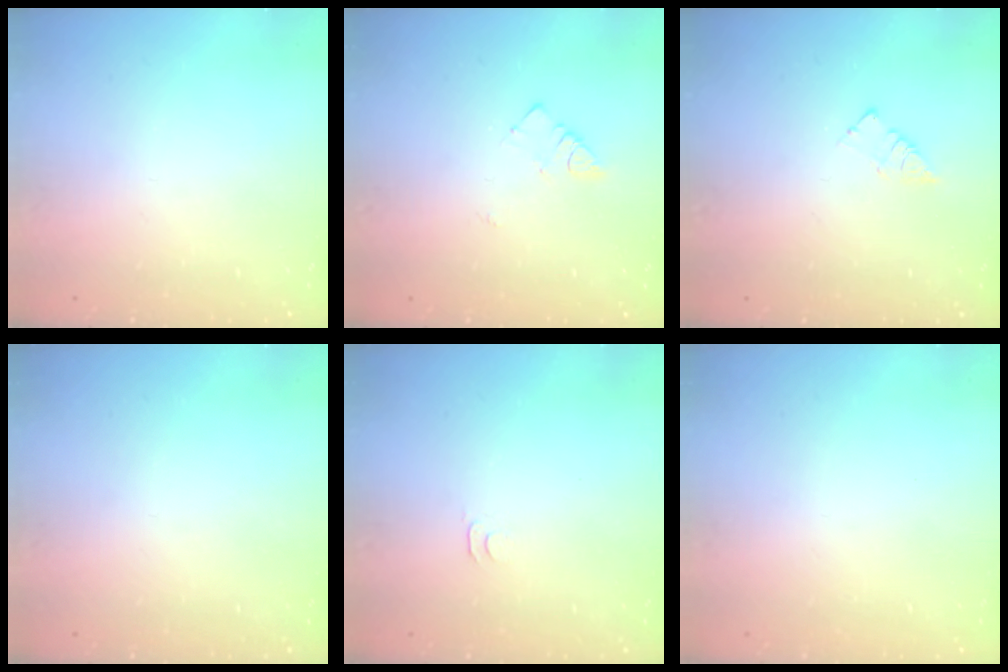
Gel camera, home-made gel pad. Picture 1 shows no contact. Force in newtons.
{"total": 2.8, "press": 2.7, "slide": 0.4}
{"total": 3.3, "press": 3.3, "slide": 0.3}
{"total": 0.0}
{"total": 2.8, "press": 2.7, "slide": 0.5}
{"total": 1.5, "press": 1.5, "slide": 0.1}